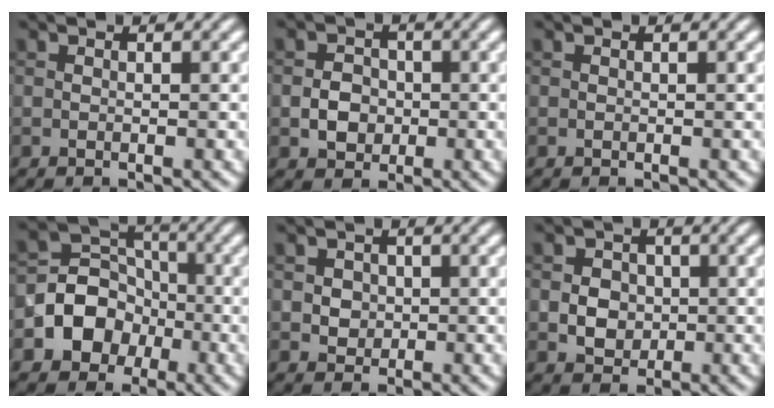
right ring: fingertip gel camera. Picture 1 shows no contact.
{"total": 2.6, "force": [-0.5, 2.2, 1.2], "torque": [-0.017, 0.001, -0.013]}
{"total": 0.0}
{"total": 6.2, "force": [-2.0, 5.4, 2.4], "torque": [-0.016, 0.004, -0.061]}
{"total": 1.9, "force": [0.3, 1.7, 0.8], "torque": [-0.009, 0.003, 0.010]}
{"total": 2.7, "force": [-0.2, 2.4, 1.3], "torque": [-0.016, -0.002, -0.007]}